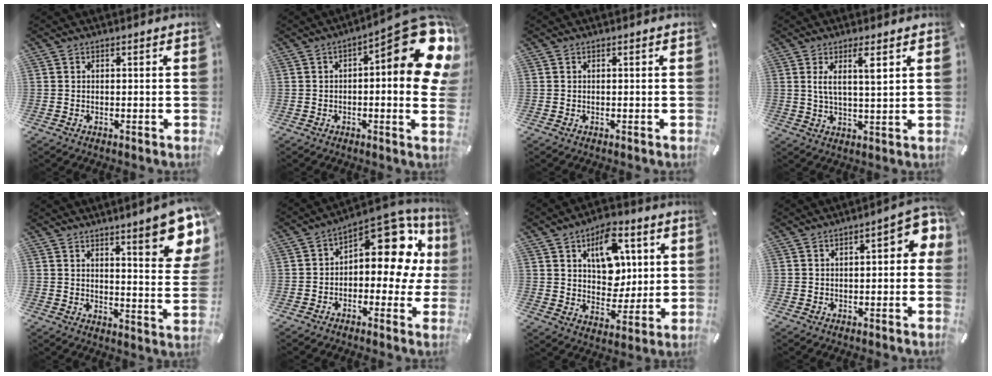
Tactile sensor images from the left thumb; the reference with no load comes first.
{"total": 20.9, "force": [7.6, 5.8, 18.6], "torque": [-0.227, -0.076, 0.121]}
{"total": 0.0}
{"total": 6.2, "force": [2.6, 1.0, 5.5], "torque": [-0.108, -0.004, 0.041]}
{"total": 12.8, "force": [8.2, 2.9, 9.4], "torque": [-0.122, -0.058, 0.131]}
{"total": 15.8, "force": [5.5, 8.9, 11.9], "torque": [-0.148, -0.047, 0.090]}
{"total": 12.8, "force": [4.7, 9.4, 7.3], "torque": [-0.092, -0.015, 0.083]}
{"total": 7.3, "force": [1.1, 3.1, 6.5], "torque": [-0.080, -0.011, 0.012]}